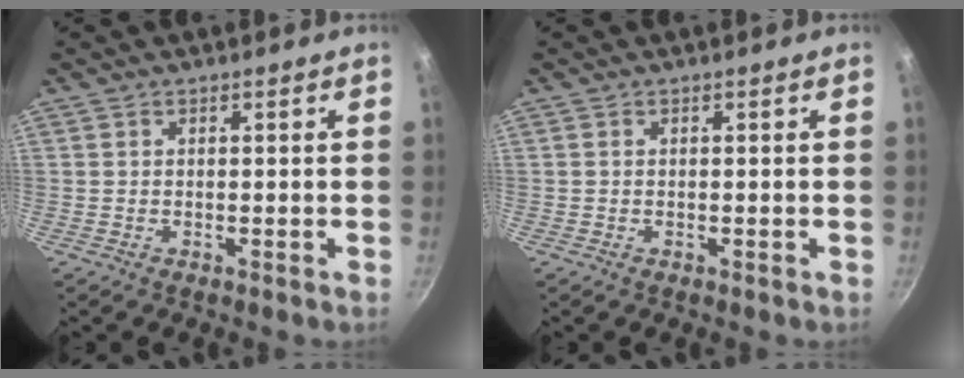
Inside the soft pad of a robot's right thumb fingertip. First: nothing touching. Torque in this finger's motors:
{"motor_torque": [0.16, 0.03, 0.02, -0.08, 0.00]}